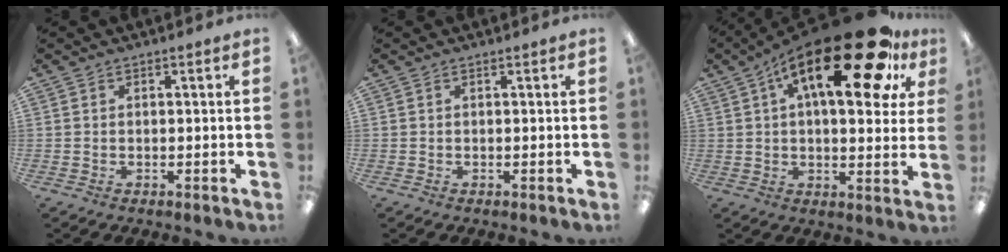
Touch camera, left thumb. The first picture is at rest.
{"total": 0.0}
{"total": 24.3, "force": [12.4, 8.6, 19.0], "torque": [-0.283, -0.056, 0.195]}